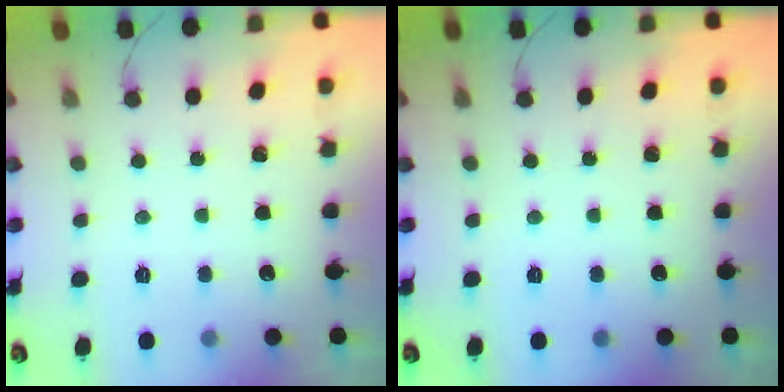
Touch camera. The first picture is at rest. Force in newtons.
{"total": 0.0}